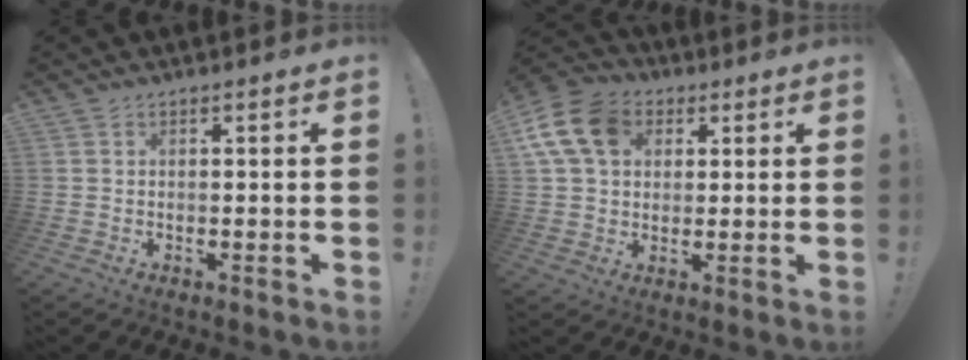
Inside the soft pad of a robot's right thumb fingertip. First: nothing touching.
{"total": 14.8, "force": [4.9, 11.1, 8.3], "torque": [-0.150, -0.006, 0.101]}